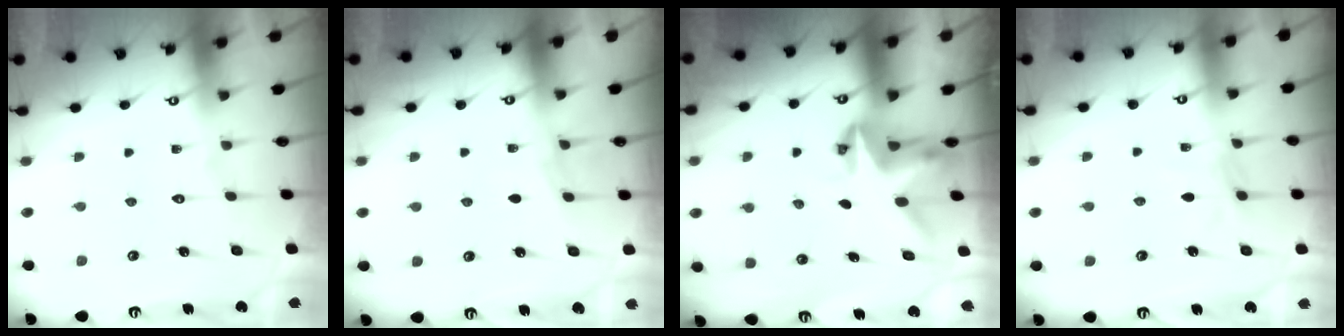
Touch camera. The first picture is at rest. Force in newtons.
{"total": 3.7, "press": 3.7, "slide": 0.5}
{"total": 4.5, "press": 4.4, "slide": 0.3}
{"total": 4.4, "press": 4.3, "slide": 0.5}